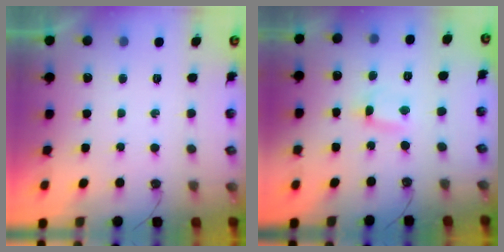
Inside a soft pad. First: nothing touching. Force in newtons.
{"total": 0.6, "press": 0.4, "slide": 0.4}